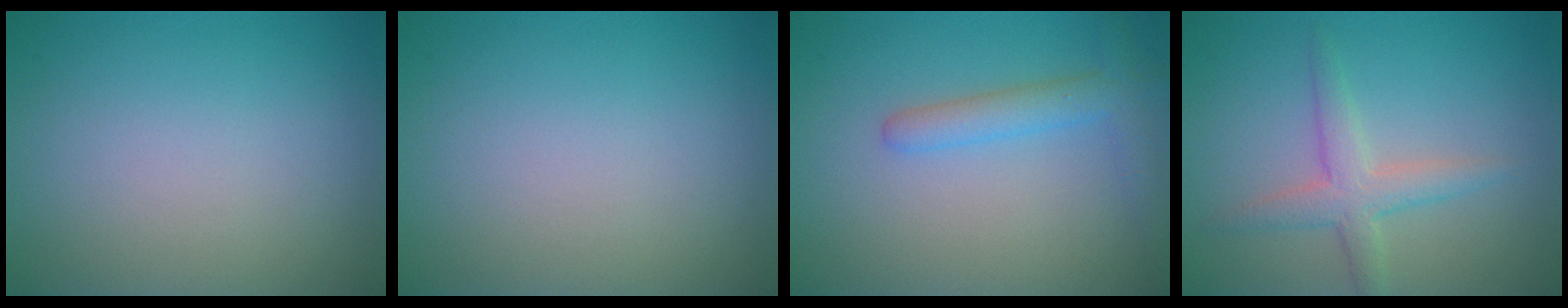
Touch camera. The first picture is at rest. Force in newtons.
{"total": 0.0}
{"total": 2.9, "press": 2.9, "slide": 0.2}
{"total": 2.9, "press": 2.9, "slide": 0.1}